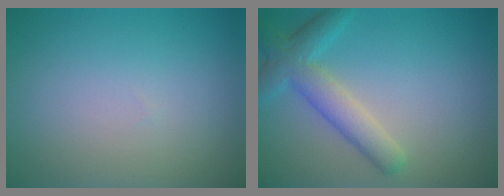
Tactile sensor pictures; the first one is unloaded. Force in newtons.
{"total": 4.1, "press": 4.1, "slide": 0.2}